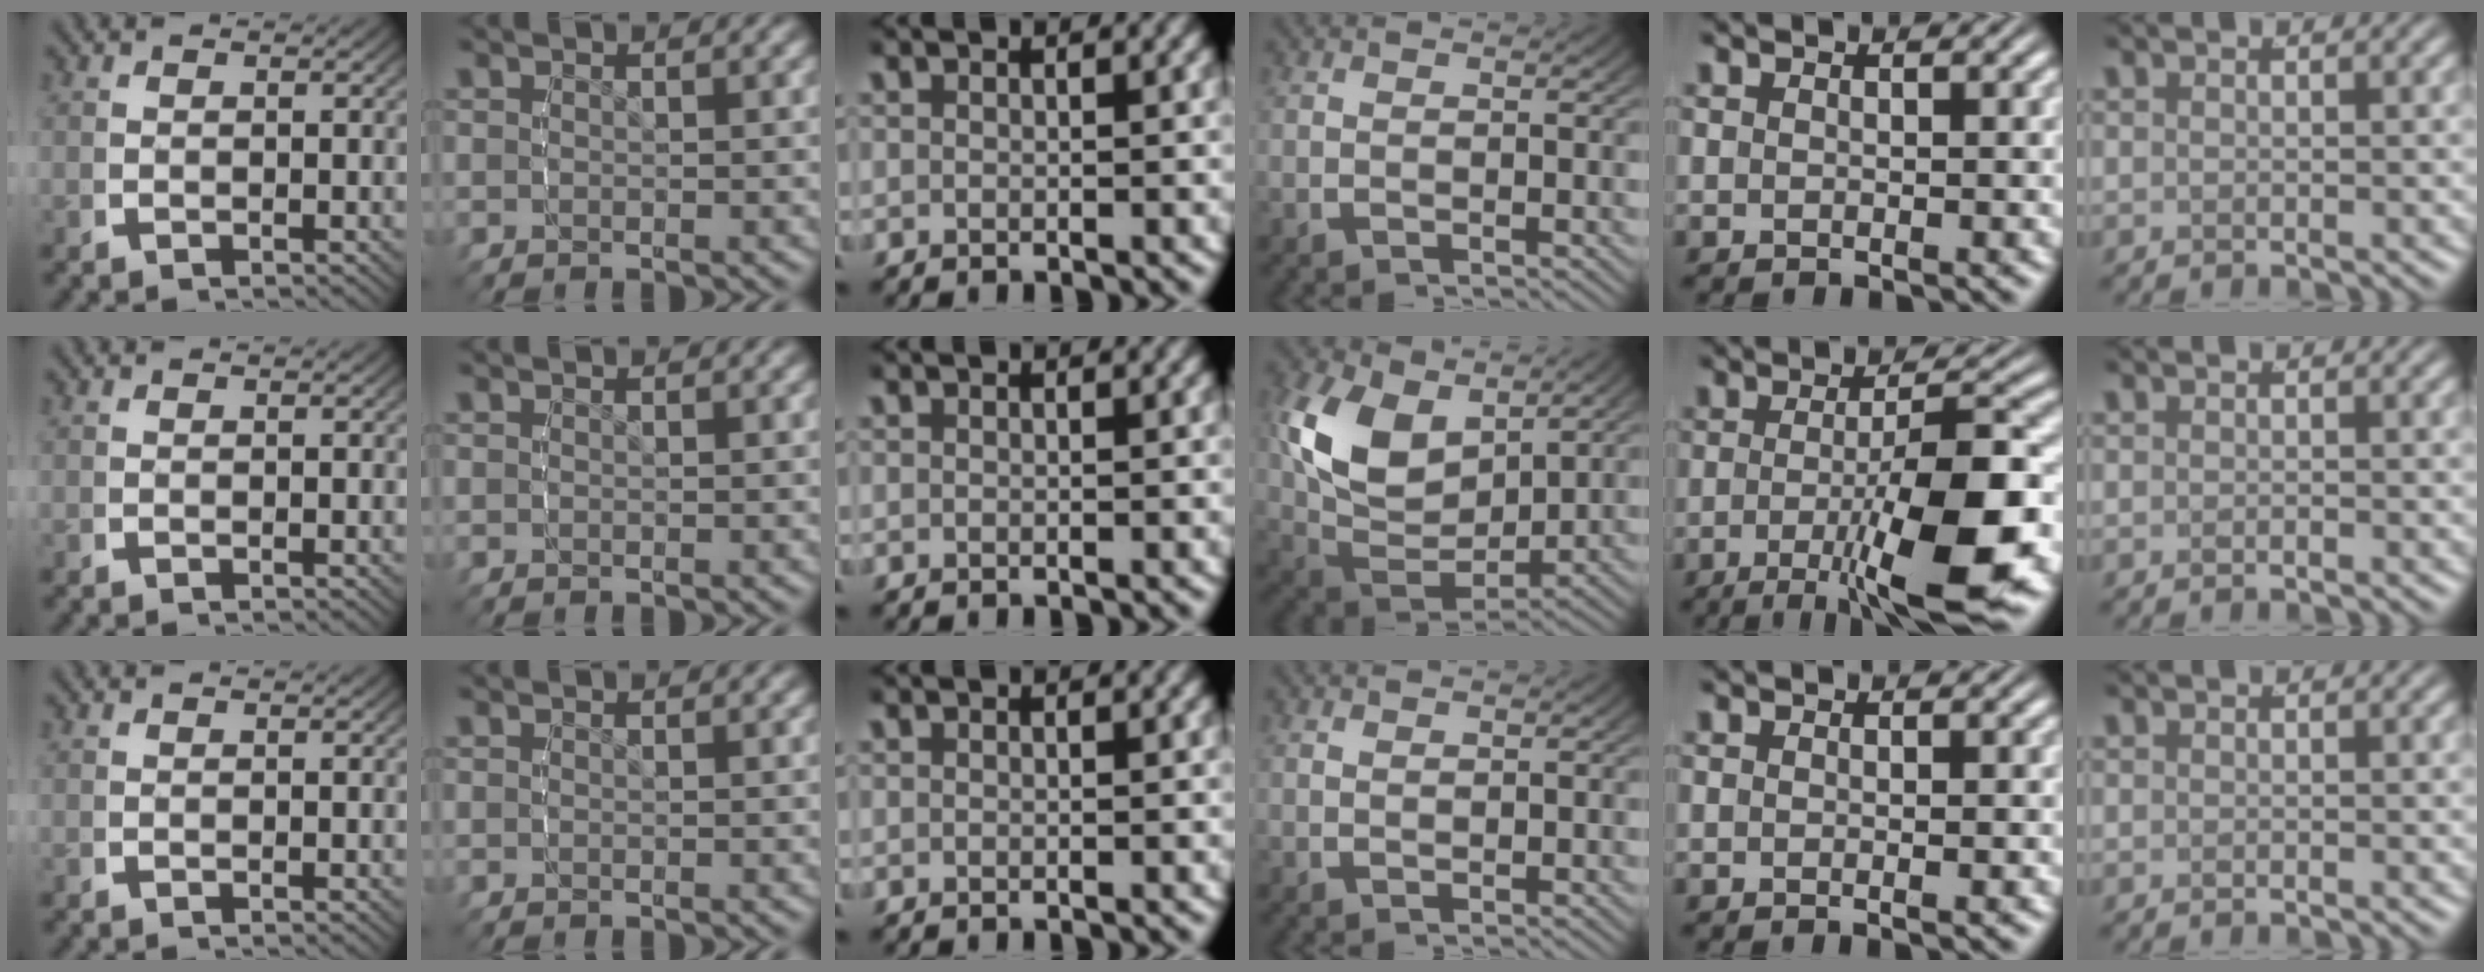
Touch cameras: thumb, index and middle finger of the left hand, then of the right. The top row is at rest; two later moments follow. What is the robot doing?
{"motion": "lift_and_place", "object": "markers"}